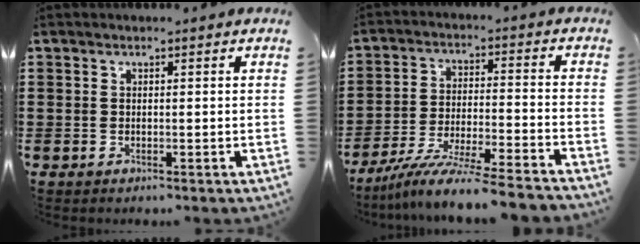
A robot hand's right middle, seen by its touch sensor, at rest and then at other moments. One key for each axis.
{"total": 9.1, "fx": -8.2, "fy": -0.4, "fz": 3.9, "tx": -0.073, "ty": -0.001, "tz": -0.161}